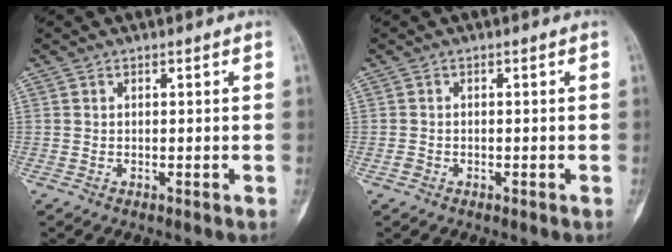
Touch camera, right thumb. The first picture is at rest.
{"total": 1.0, "force": [-0.5, 0.8, 0.2], "torque": [-0.001, 0.004, -0.013]}